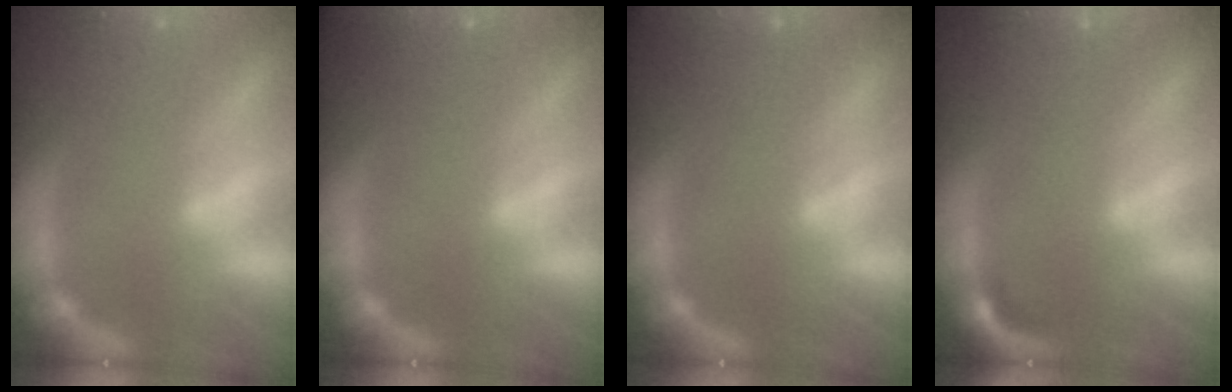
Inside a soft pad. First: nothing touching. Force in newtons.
{"total": 3.5}
{"total": 2.9}
{"total": 0.9}